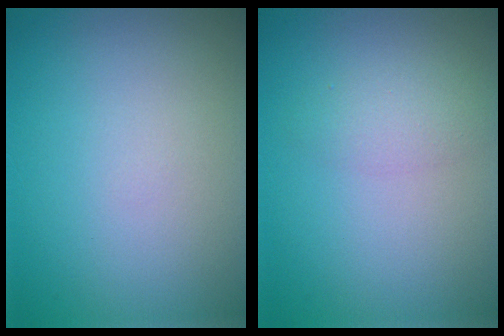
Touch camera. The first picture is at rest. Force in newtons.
{"total": 1.8, "press": 1.8, "slide": 0.2}